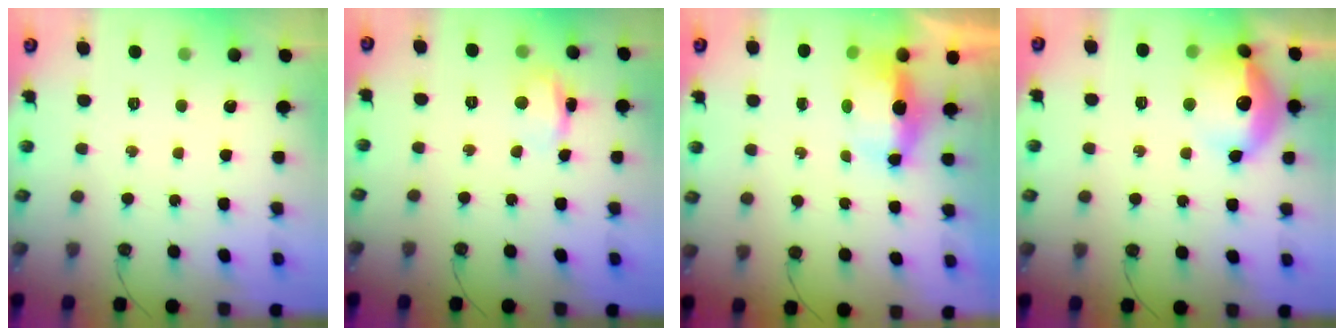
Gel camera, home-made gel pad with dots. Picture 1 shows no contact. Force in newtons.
{"total": 6.4, "press": 6.4, "slide": 0.5}
{"total": 13.9, "press": 8.4, "slide": 11.0}
{"total": 17.0, "press": 17.0, "slide": 1.3}